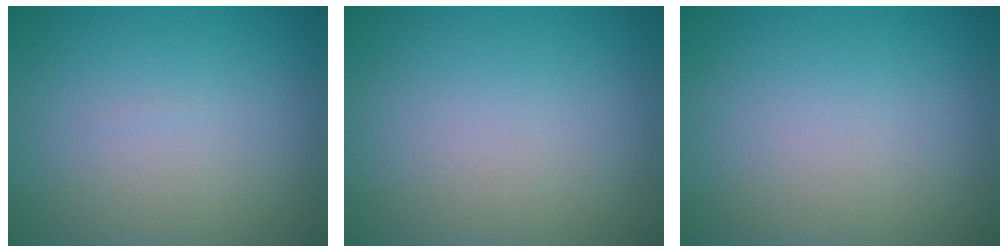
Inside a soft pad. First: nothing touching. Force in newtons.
{"total": 0.0}
{"total": 0.0}